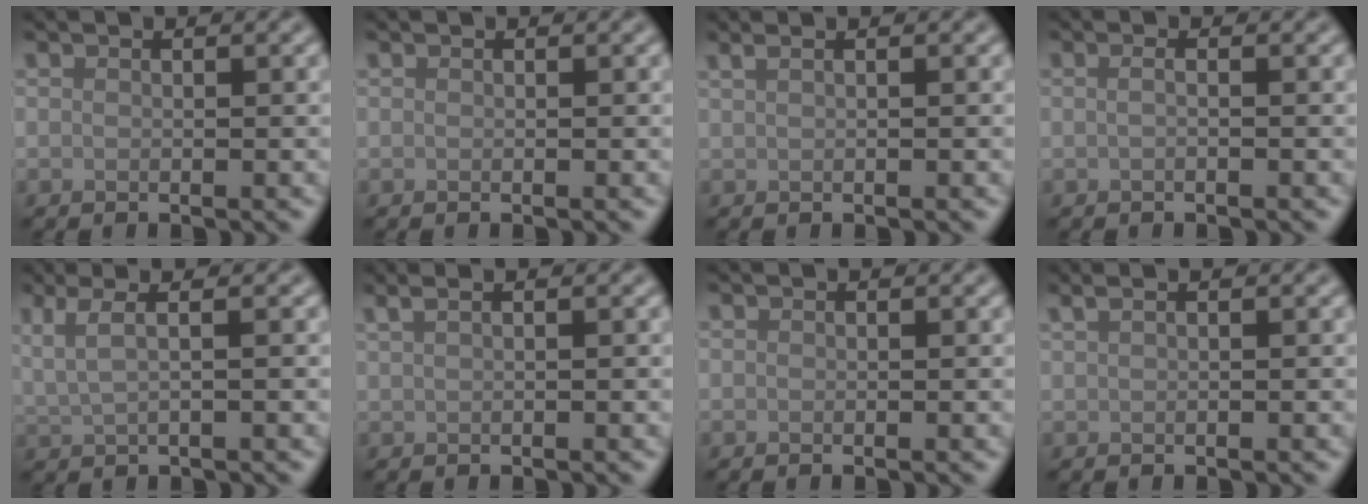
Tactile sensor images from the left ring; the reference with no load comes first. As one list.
[{"total": 0.0}, {"total": 2.4, "force": [1.4, 1.2, 1.5], "torque": [-0.015, 0.007, 0.002]}, {"total": 1.2, "force": [0.2, 0.6, 1.0], "torque": [-0.008, -0.010, -0.009]}, {"total": 3.1, "force": [1.6, 0.9, 2.5], "torque": [-0.049, -0.001, 0.023]}, {"total": 2.7, "force": [1.6, 1.2, 1.8], "torque": [-0.022, 0.011, 0.006]}, {"total": 0.0}, {"total": 2.2, "force": [1.3, 1.0, 1.5], "torque": [-0.021, 0.006, 0.006]}]